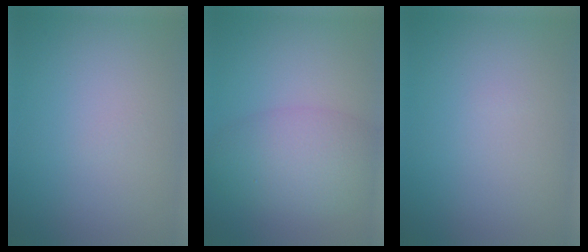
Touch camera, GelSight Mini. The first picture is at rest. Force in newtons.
{"total": 5.7, "press": 5.7, "slide": 0.3}
{"total": 0.0}